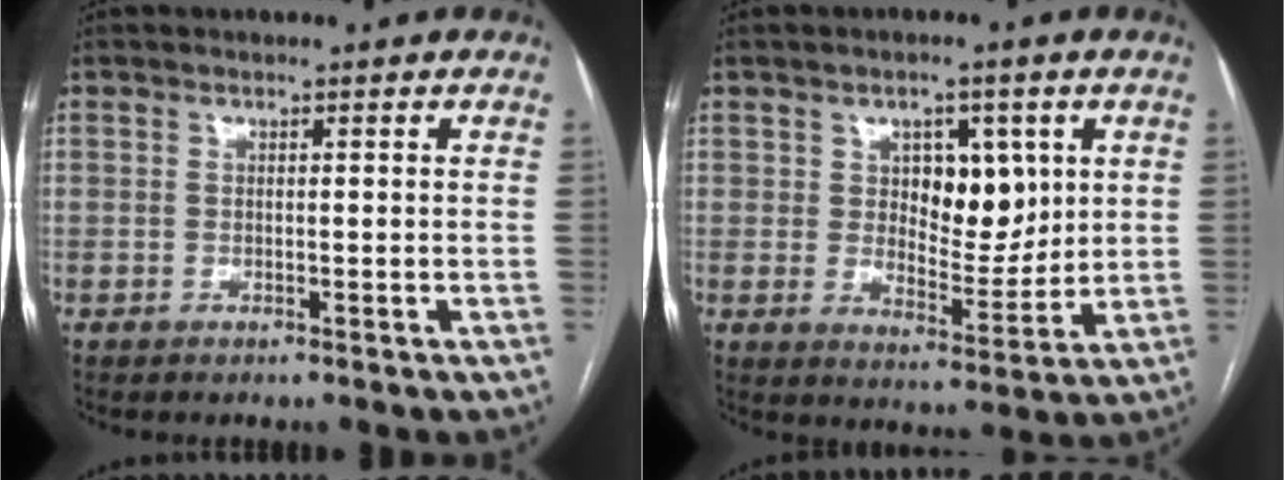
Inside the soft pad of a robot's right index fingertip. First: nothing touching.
{"total": 8.4, "force": [2.7, 4.7, 6.5], "torque": [-0.089, 0.007, 0.049]}